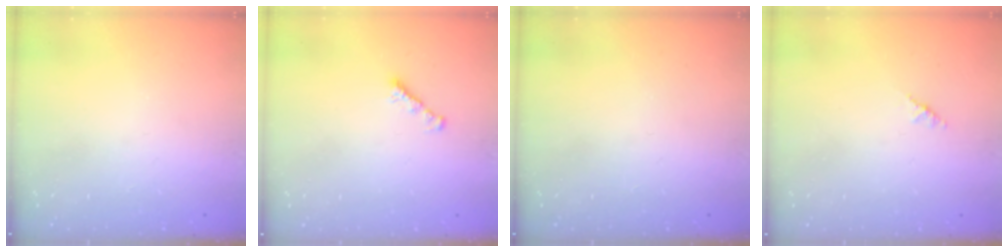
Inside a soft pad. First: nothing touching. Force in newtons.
{"total": 1.7, "press": 1.6, "slide": 0.5}
{"total": 0.0}
{"total": 1.4, "press": 1.3, "slide": 0.4}